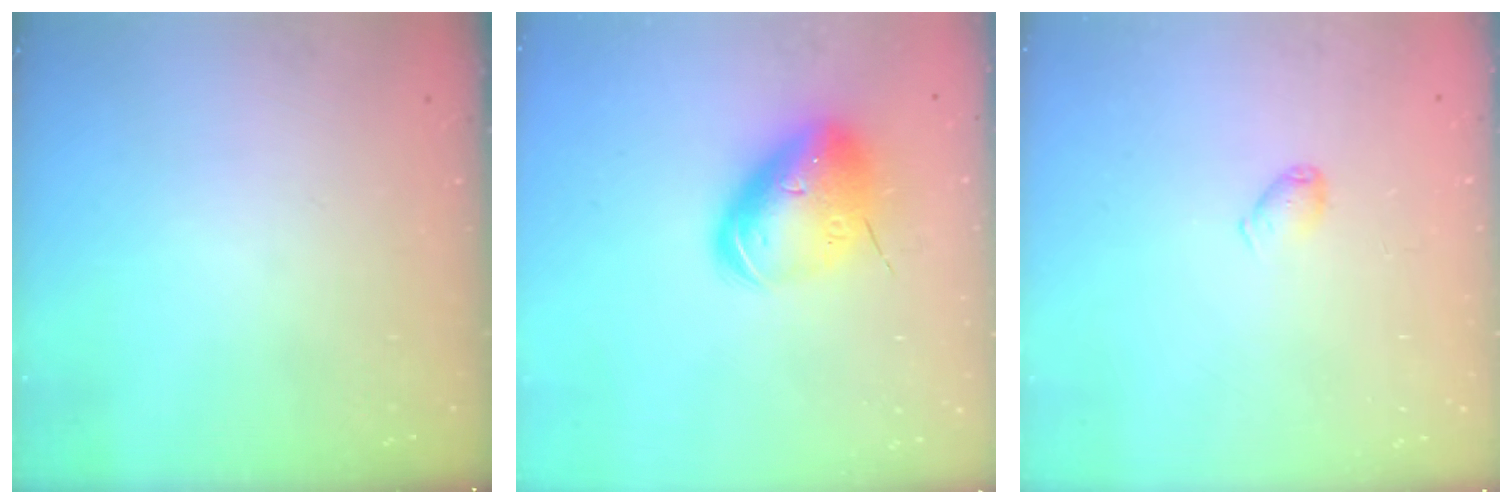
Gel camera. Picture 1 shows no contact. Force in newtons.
{"total": 15.6, "press": 15.4, "slide": 2.6}
{"total": 3.6, "press": 3.5, "slide": 0.6}